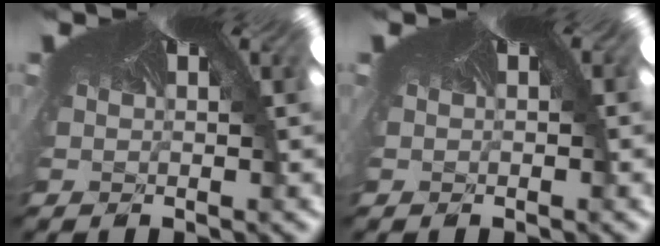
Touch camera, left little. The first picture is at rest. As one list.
[{"total": 0.7, "force": [0.1, 0.4, 0.5], "torque": [-0.008, 0.003, -0.001]}]